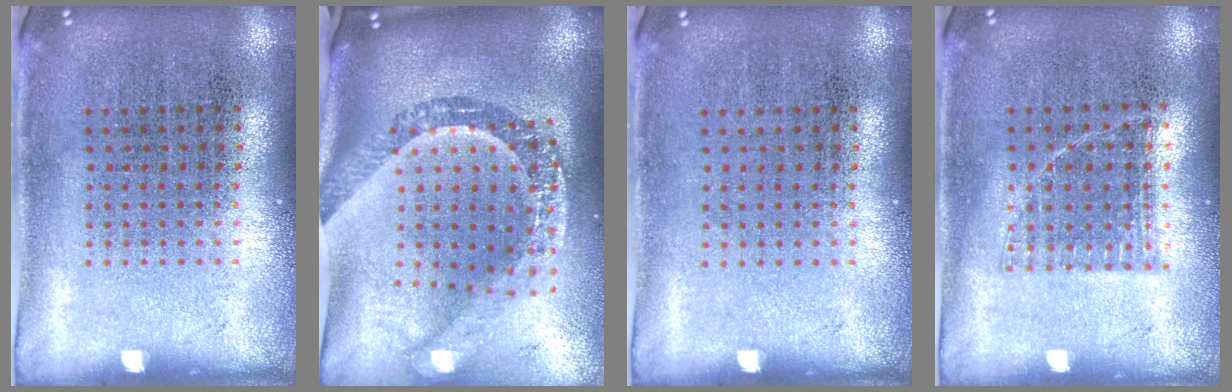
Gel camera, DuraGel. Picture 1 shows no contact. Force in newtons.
{"total": 3.2, "press": 2.3, "slide": 2.2}
{"total": 0.0}
{"total": 0.8, "press": 0.7, "slide": 0.3}